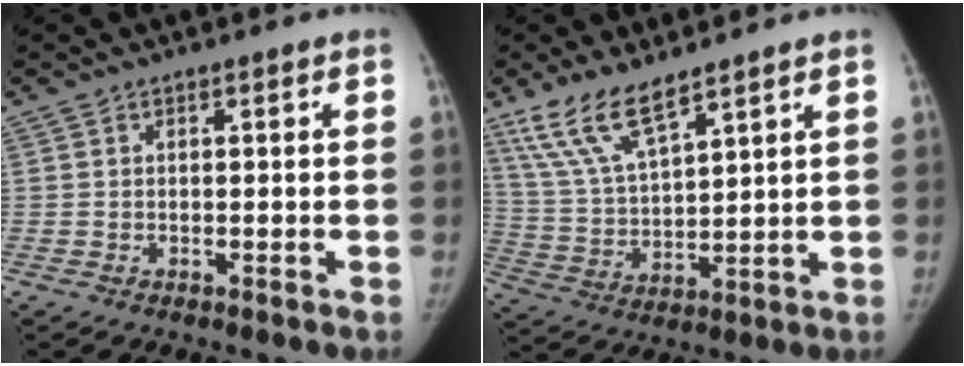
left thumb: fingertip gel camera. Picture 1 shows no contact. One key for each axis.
{"total": 11.1, "fx": 8.2, "fy": 2.8, "fz": 7.0, "tx": -0.136, "ty": -0.037, "tz": 0.177}